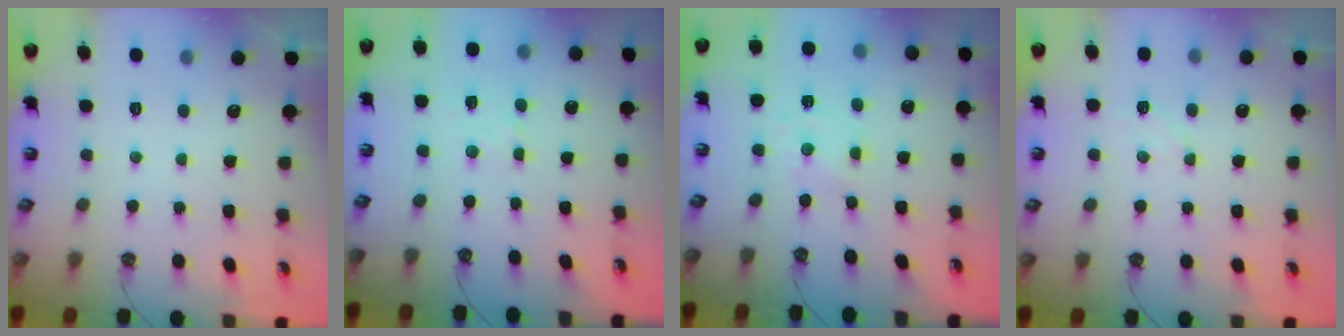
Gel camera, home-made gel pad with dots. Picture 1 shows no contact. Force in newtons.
{"total": 2.4, "press": 2.4, "slide": 0.4}
{"total": 1.1, "press": 1.1, "slide": 0.2}
{"total": 2.9, "press": 2.9, "slide": 0.4}